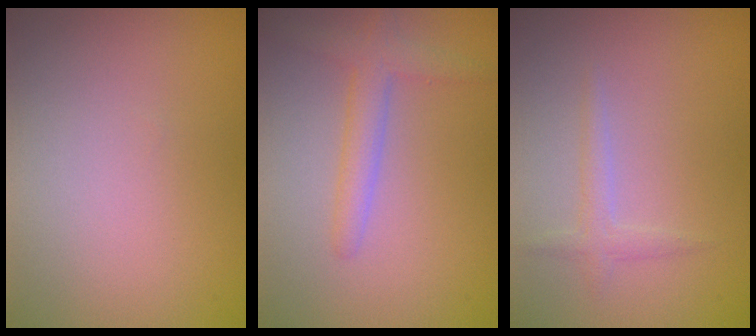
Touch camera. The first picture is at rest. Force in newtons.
{"total": 2.7, "press": 2.7, "slide": 0.2}
{"total": 1.4, "press": 1.4, "slide": 0.0}